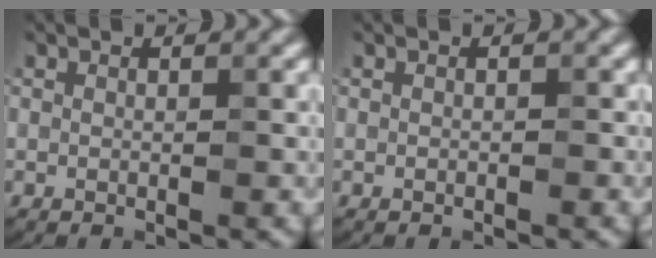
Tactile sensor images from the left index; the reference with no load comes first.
{"total": 0.0}